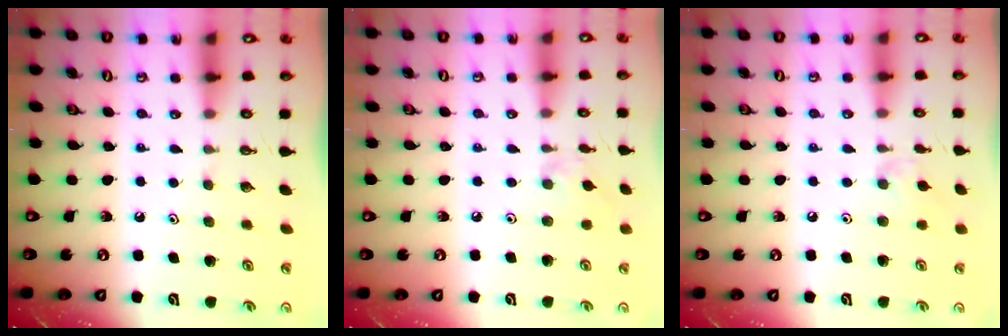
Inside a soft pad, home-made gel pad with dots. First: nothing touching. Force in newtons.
{"total": 2.8, "press": 2.7, "slide": 0.6}
{"total": 6.9, "press": 6.9, "slide": 0.9}